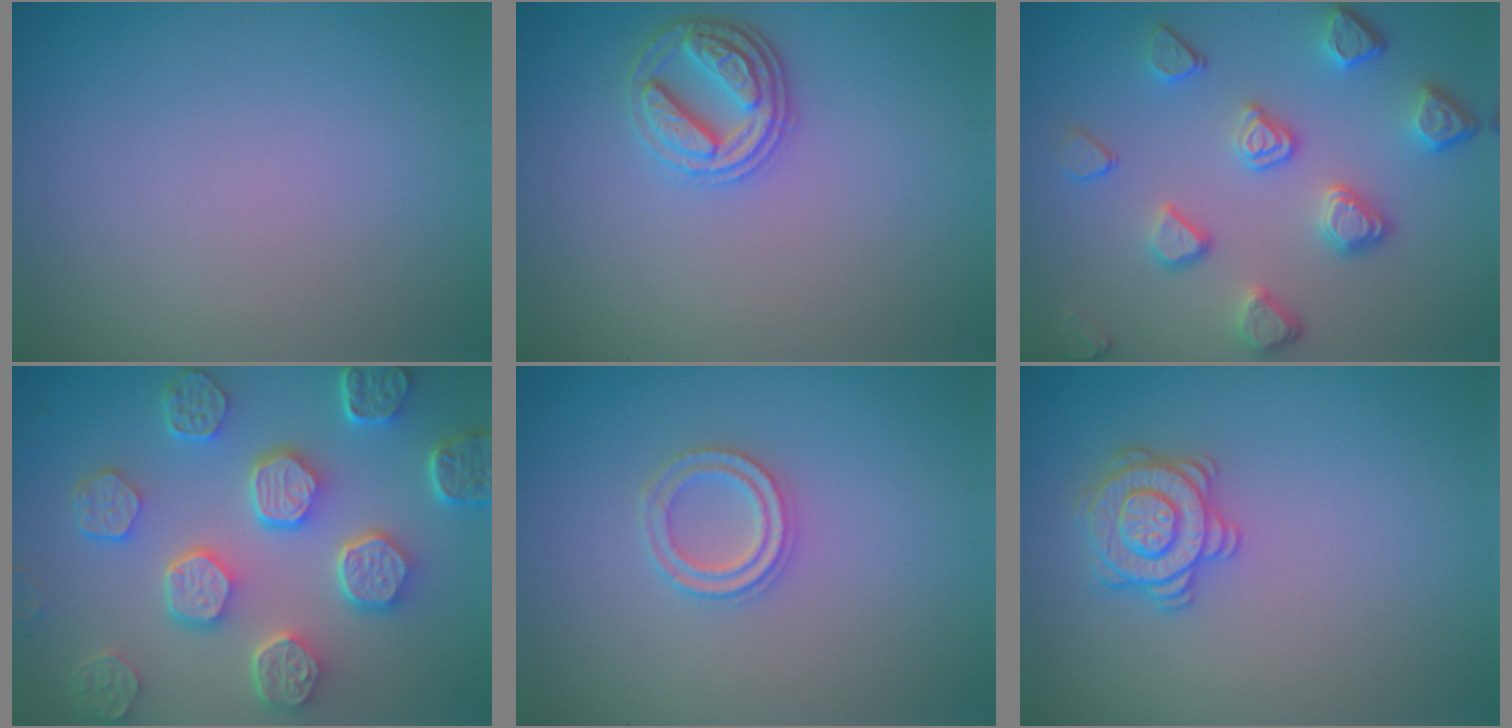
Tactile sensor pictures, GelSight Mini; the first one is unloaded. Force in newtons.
{"total": 2.9, "press": 2.8, "slide": 0.8}
{"total": 4.8, "press": 3.7, "slide": 3.0}
{"total": 7.9, "press": 6.0, "slide": 5.2}
{"total": 2.2, "press": 2.2, "slide": 0.5}
{"total": 2.9, "press": 2.9, "slide": 0.1}